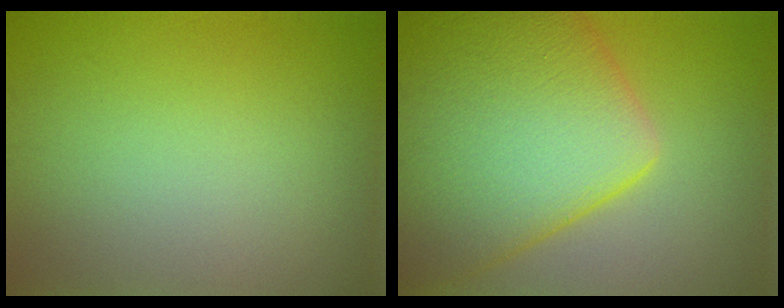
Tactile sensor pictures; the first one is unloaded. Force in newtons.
{"total": 14.7, "press": 14.7, "slide": 0.5}